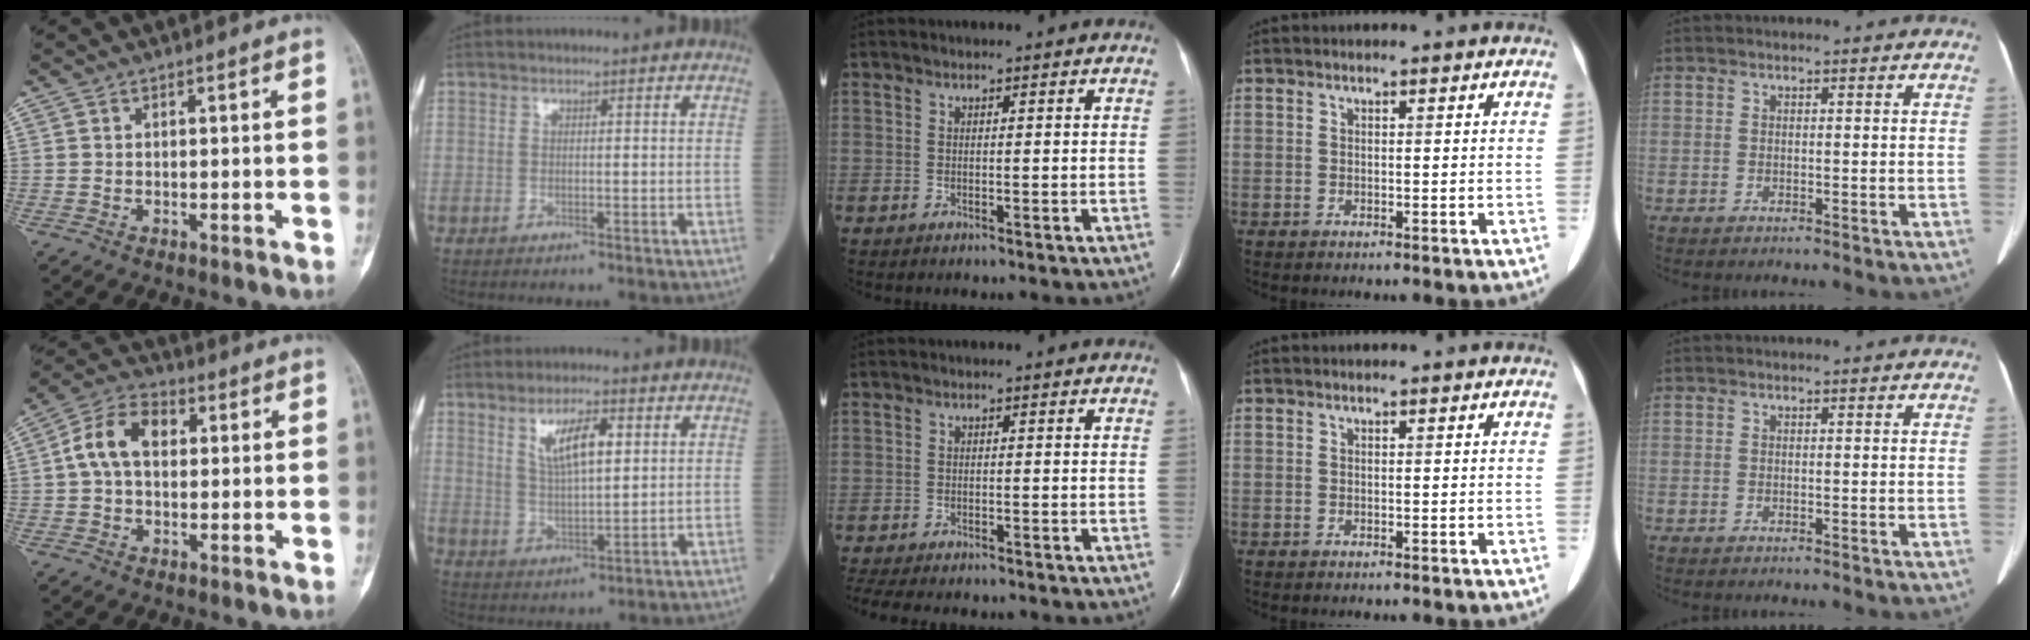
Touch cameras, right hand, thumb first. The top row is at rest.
{"thumb": {"total": 9.7, "force": [1.4, 6.5, 7.1], "torque": [-0.127, 0.027, 0.019]}, "index": {"total": 7.1, "force": [3.0, 1.7, 6.2], "torque": [-0.115, -0.001, 0.056]}, "middle": {"total": 9.2, "force": [-7.8, 2.5, 4.2], "torque": [-0.067, -0.002, -0.107]}}